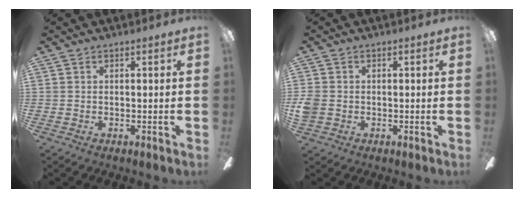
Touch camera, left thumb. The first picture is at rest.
{"total": 3.4, "force": [-0.7, 2.9, 1.6], "torque": [-0.033, 0.007, -0.012]}